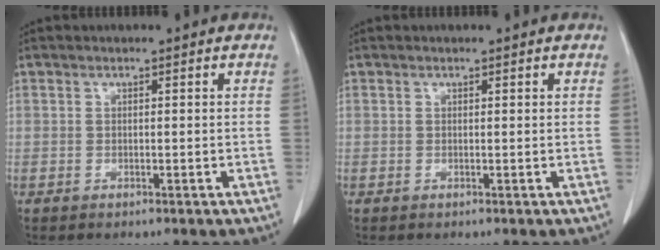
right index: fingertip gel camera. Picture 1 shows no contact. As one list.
[{"total": 0.0}]